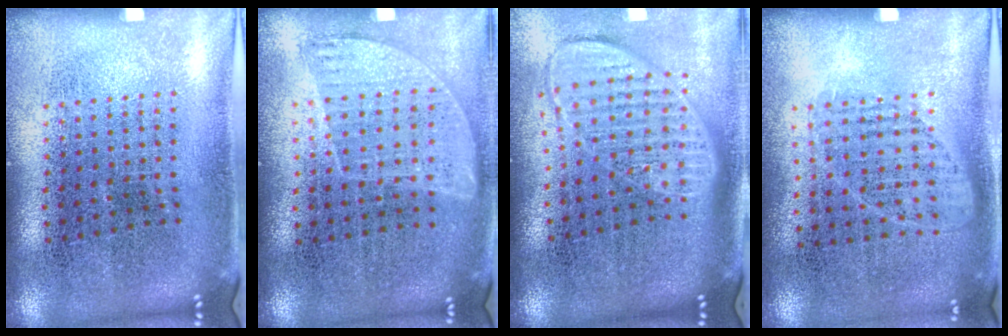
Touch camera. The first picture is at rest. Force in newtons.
{"total": 0.9, "press": 0.7, "slide": 0.5}
{"total": 1.8, "press": 1.5, "slide": 1.0}
{"total": 0.9, "press": 0.8, "slide": 0.5}